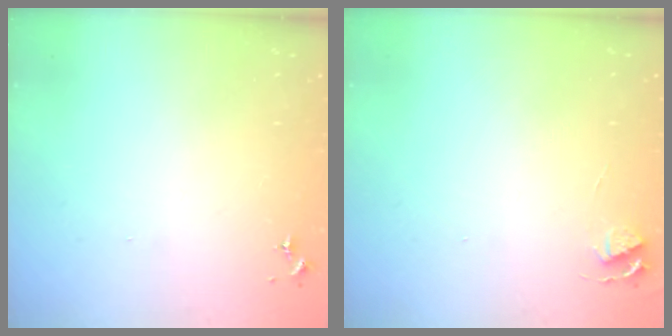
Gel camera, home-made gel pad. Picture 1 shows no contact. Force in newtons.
{"total": 3.9, "press": 3.8, "slide": 0.5}